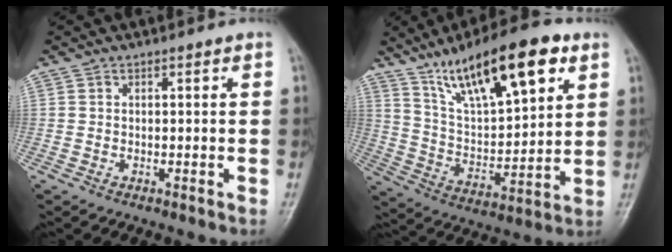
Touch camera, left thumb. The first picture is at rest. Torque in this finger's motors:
{"motor_torque": [1.58, 1.58, 1.67, -1.10, 0.22]}